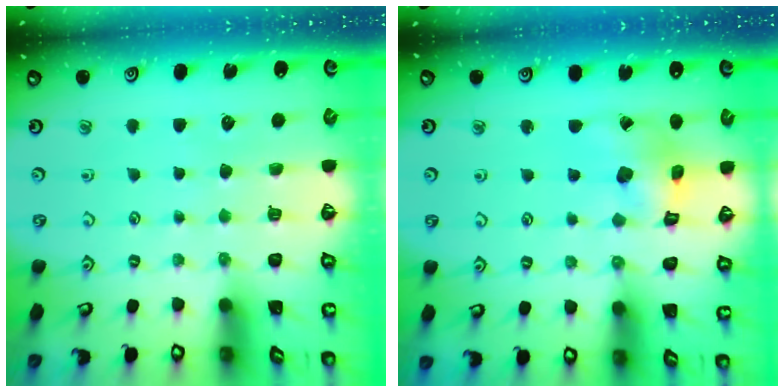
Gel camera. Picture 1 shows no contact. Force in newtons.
{"total": 10.3, "press": 10.2, "slide": 1.1}